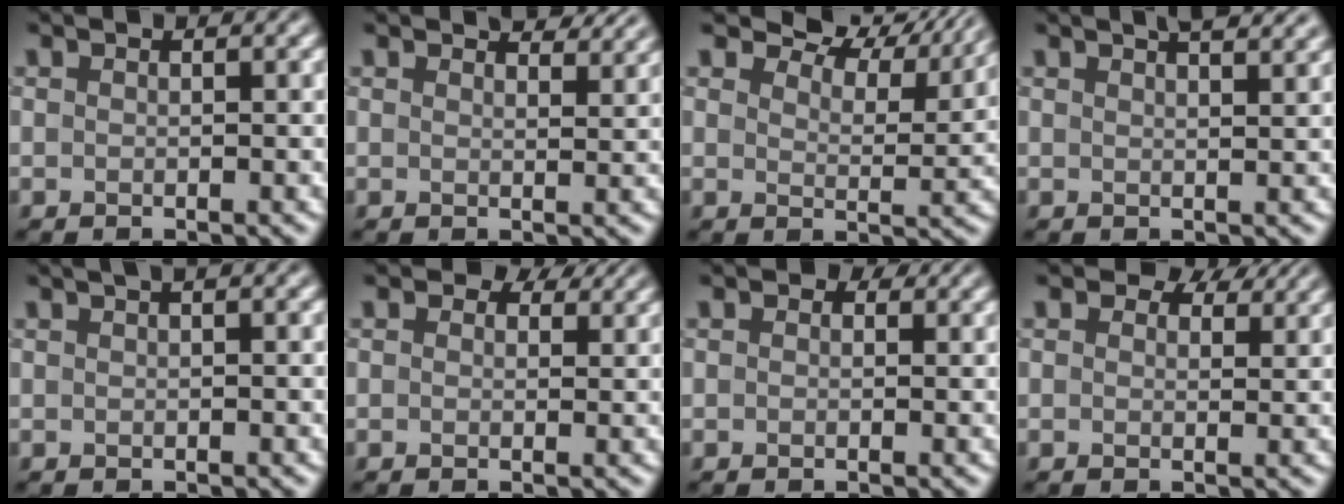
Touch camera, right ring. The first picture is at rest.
{"total": 2.9, "force": [2.7, 0.6, 1.0], "torque": [-0.016, 0.000, 0.034]}
{"total": 6.6, "force": [5.7, 2.1, 2.5], "torque": [-0.043, 0.004, 0.075]}
{"total": 4.3, "force": [3.1, 1.6, 2.5], "torque": [-0.003, 0.021, 0.012]}
{"total": 1.6, "force": [0.8, 0.5, 1.3], "torque": [-0.018, 0.004, 0.009]}
{"total": 2.4, "force": [1.5, 1.3, 1.3], "torque": [-0.021, -0.003, 0.013]}
{"total": 0.9, "force": [0.4, 0.7, 0.4], "torque": [-0.005, -0.004, -0.002]}
{"total": 3.5, "force": [2.6, 1.7, 1.7], "torque": [-0.033, 0.000, 0.026]}